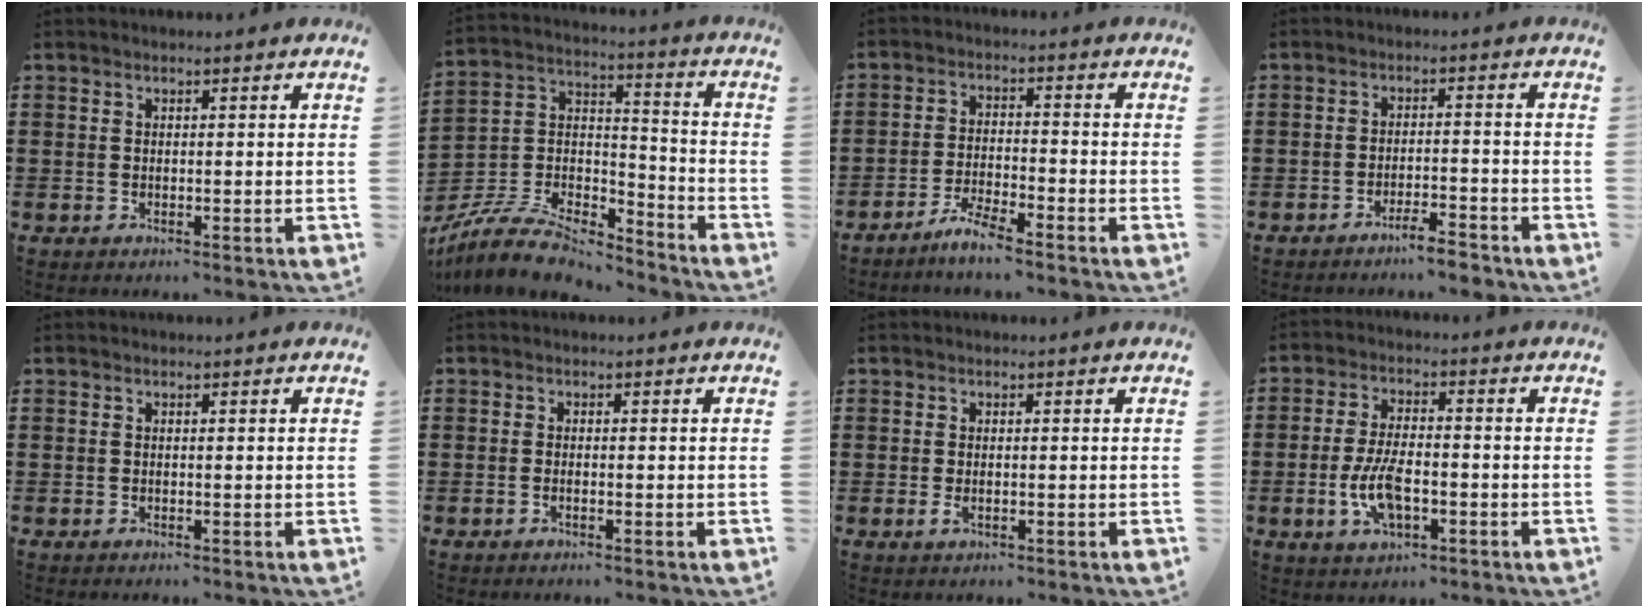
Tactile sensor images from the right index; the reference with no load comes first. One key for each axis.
{"total": 8.2, "fx": -7.3, "fy": 2.2, "fz": 3.1, "tx": -0.073, "ty": 0.003, "tz": -0.146}
{"total": 4.4, "fx": -4.1, "fy": -0.1, "fz": 1.6, "tx": -0.043, "ty": -0.003, "tz": -0.082}
{"total": 3.8, "fx": -3.5, "fy": 0.1, "fz": 1.6, "tx": -0.027, "ty": 0.002, "tz": -0.066}
{"total": 0.0}
{"total": 0.6, "fx": -0.4, "fy": -0.2, "fz": 0.4, "tx": -0.009, "ty": -0.006, "tz": -0.005}
{"total": 0.9, "fx": -0.1, "fy": 0.4, "fz": 0.8, "tx": -0.014, "ty": 0.000, "tz": -0.003}
{"total": 7.4, "fx": -2.2, "fy": 3.3, "fz": 6.2, "tx": -0.145, "ty": -0.006, "tz": -0.046}